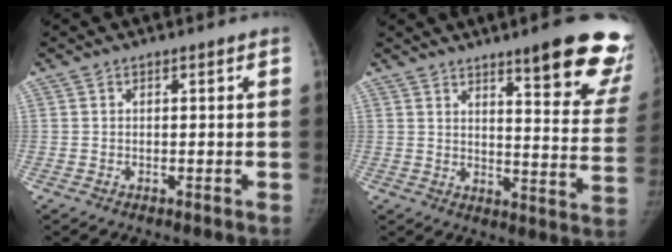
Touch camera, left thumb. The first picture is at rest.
{"total": 20.0, "force": [13.4, 3.8, 14.4], "torque": [-0.148, -0.073, 0.166]}